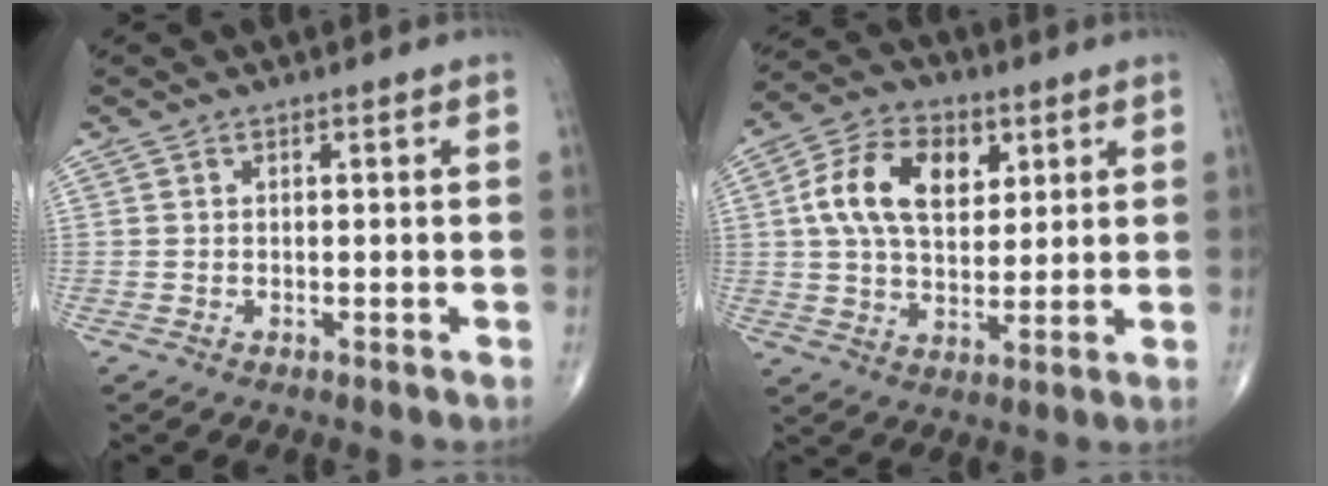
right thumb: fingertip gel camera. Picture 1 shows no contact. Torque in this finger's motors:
{"motor_torque": [-0.35, 0.66, 0.87, 0.59, 0.12]}